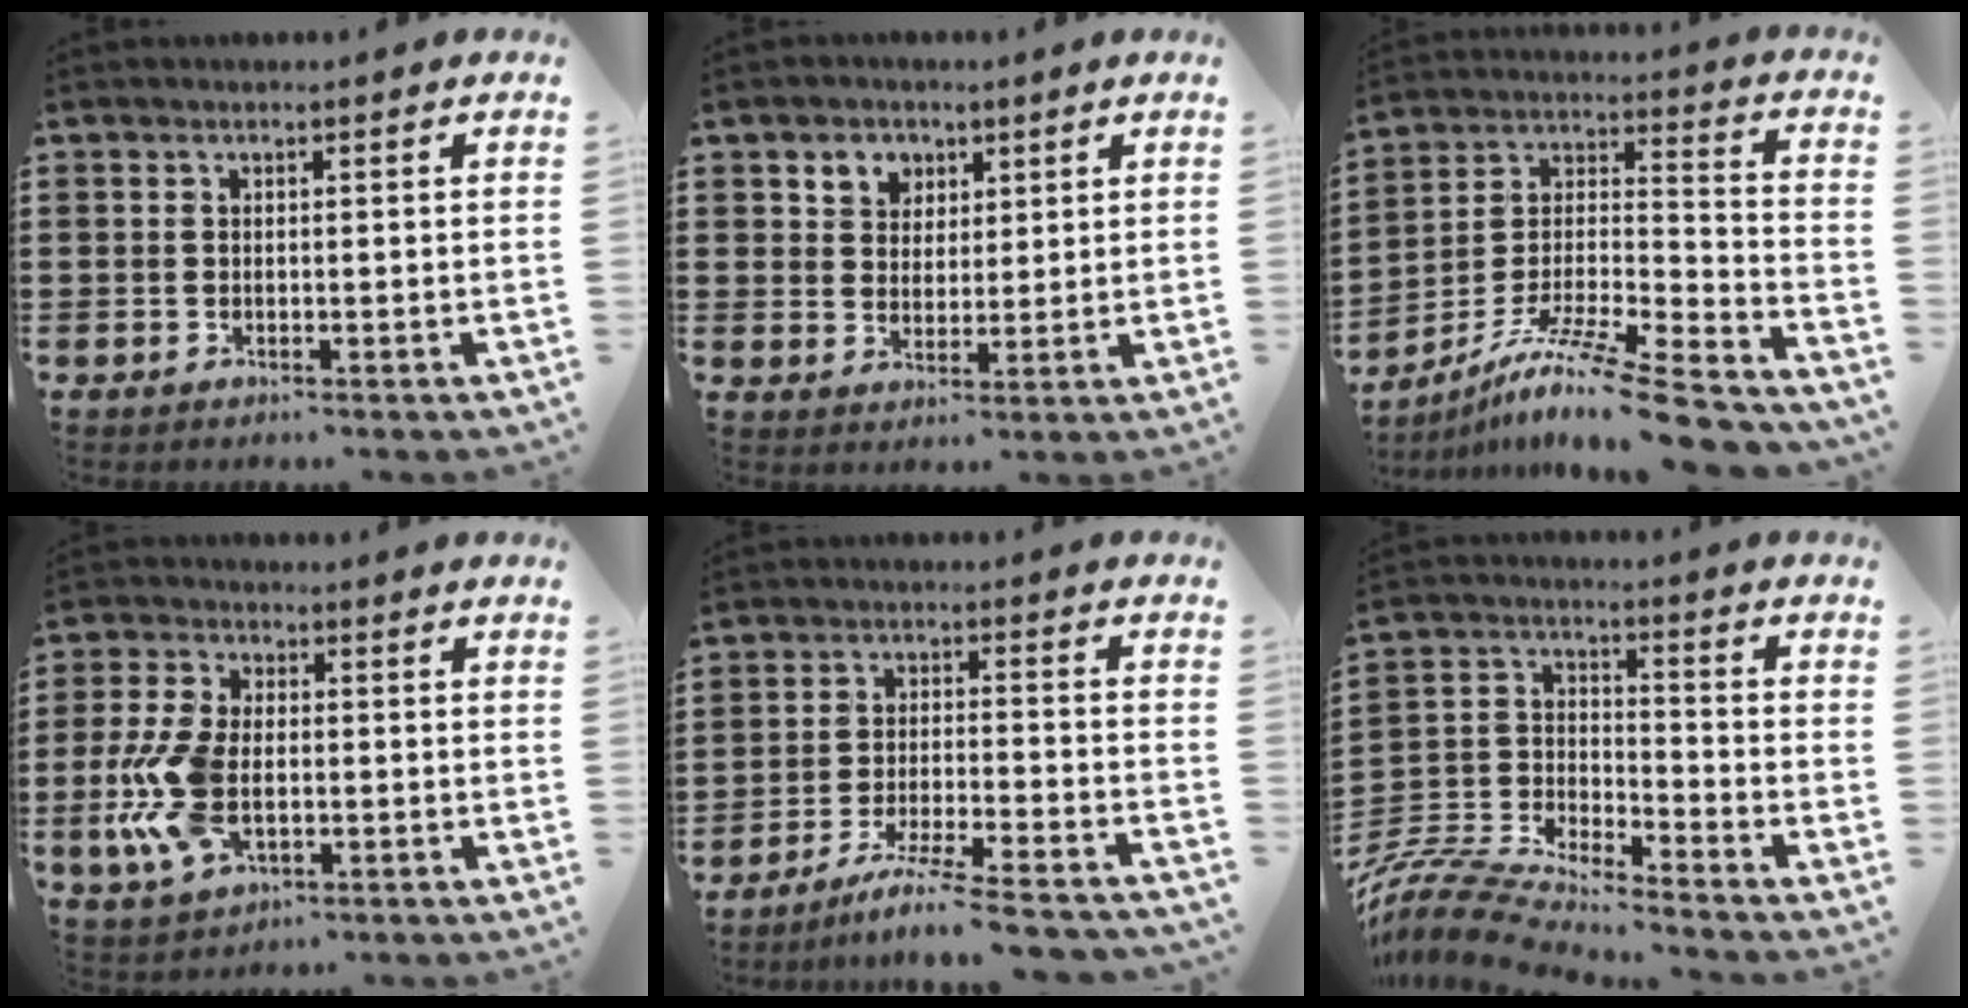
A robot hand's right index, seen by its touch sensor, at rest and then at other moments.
{"total": 3.9, "force": [2.0, 3.3, 0.3], "torque": [-0.024, 0.012, 0.036]}
{"total": 12.0, "force": [-9.5, 0.6, 7.3], "torque": [-0.123, 0.011, -0.183]}
{"total": 10.0, "force": [-1.9, 5.6, 8.1], "torque": [-0.200, -0.011, -0.037]}
{"total": 6.9, "force": [-6.1, -0.4, 3.2], "torque": [-0.062, -0.010, -0.118]}
{"total": 8.1, "force": [-7.8, 0.9, 2.0], "torque": [-0.061, -0.005, -0.163]}